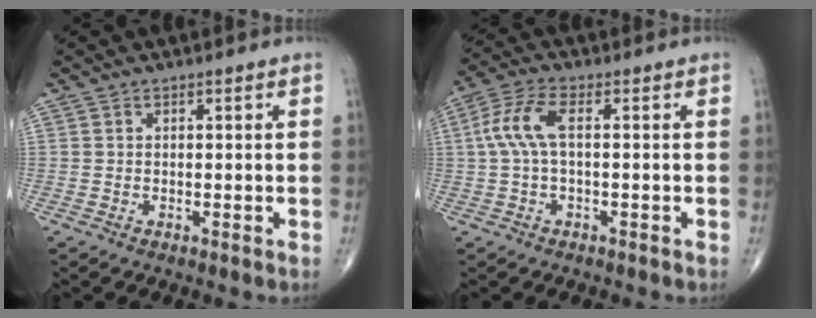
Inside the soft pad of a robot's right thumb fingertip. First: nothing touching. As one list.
[{"total": 6.8, "force": [0.5, 2.6, 6.3], "torque": [-0.156, 0.021, 0.006]}]